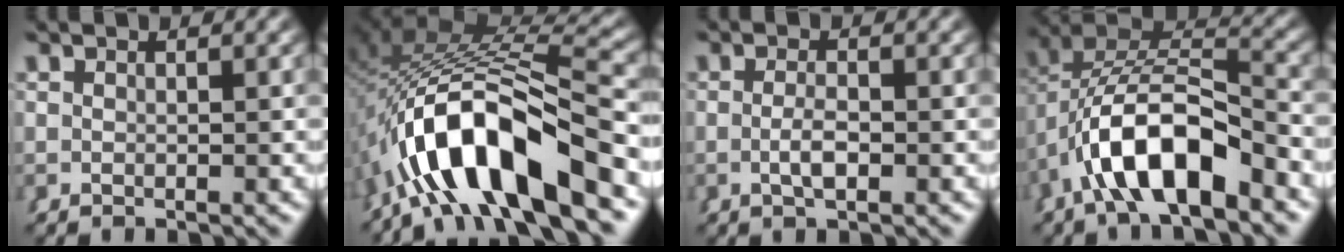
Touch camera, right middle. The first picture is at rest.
{"total": 13.8, "force": [-2.7, 7.7, 11.1], "torque": [-0.225, -0.021, -0.034]}
{"total": 1.7, "force": [-0.8, 0.2, 1.5], "torque": [-0.029, -0.013, -0.007]}
{"total": 10.3, "force": [-1.6, 6.9, 7.4], "torque": [-0.148, -0.028, -0.020]}